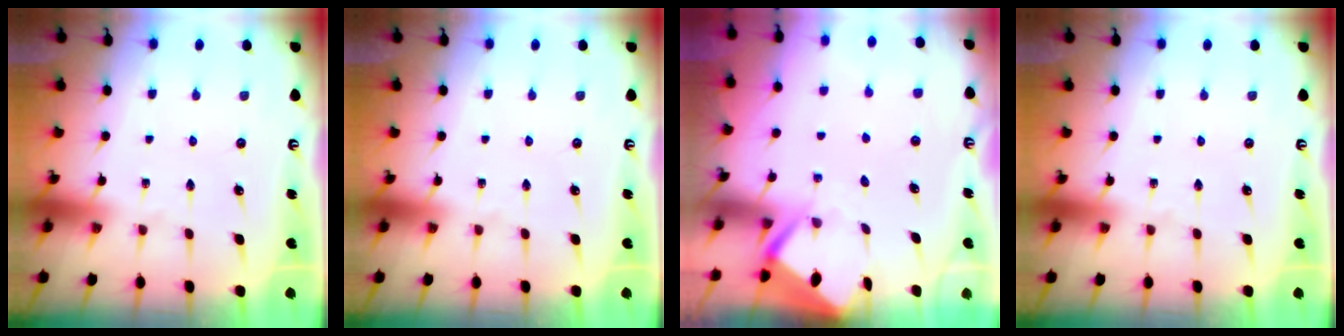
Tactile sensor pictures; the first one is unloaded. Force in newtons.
{"total": 0.0}
{"total": 3.5, "press": 3.4, "slide": 0.3}
{"total": 0.0}